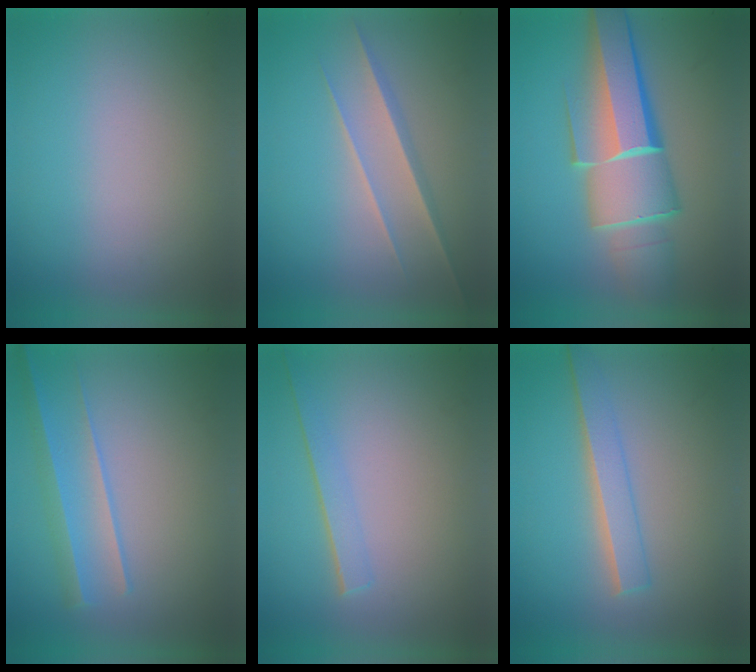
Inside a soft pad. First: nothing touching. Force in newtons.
{"total": 1.5}
{"total": 8.1}
{"total": 2.1}
{"total": 1.6}
{"total": 2.2}